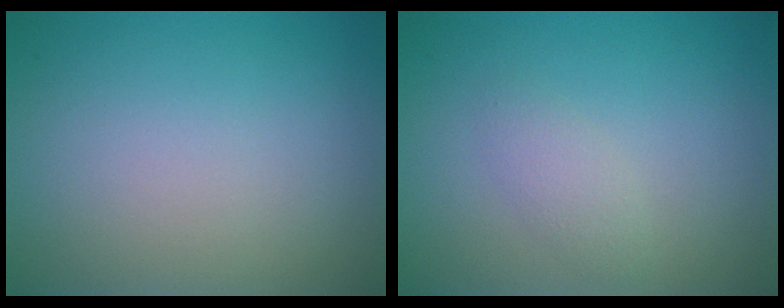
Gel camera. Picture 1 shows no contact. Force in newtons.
{"total": 1.5, "press": 1.5, "slide": 0.0}